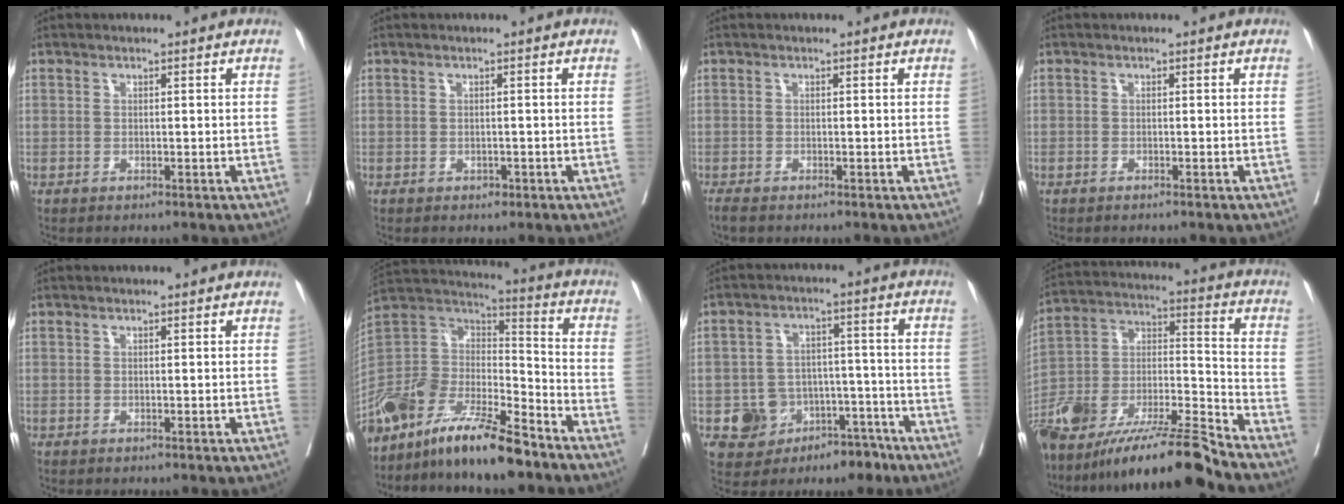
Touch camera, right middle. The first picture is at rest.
{"total": 0.7, "force": [-0.4, 0.5, 0.3], "torque": [-0.005, 0.001, -0.004]}
{"total": 1.4, "force": [-1.2, 0.3, 0.7], "torque": [-0.017, -0.007, -0.021]}
{"total": 0.5, "force": [-0.5, 0.0, 0.3], "torque": [-0.007, -0.001, -0.009]}
{"total": 0.0}
{"total": 22.1, "force": [-17.3, 5.7, 12.6], "torque": [-0.274, -0.008, -0.322]}
{"total": 9.2, "force": [-5.2, 7.2, 2.6], "torque": [-0.031, 0.033, -0.069]}
{"total": 22.4, "force": [-18.9, 0.3, 12.1], "torque": [-0.227, -0.007, -0.350]}